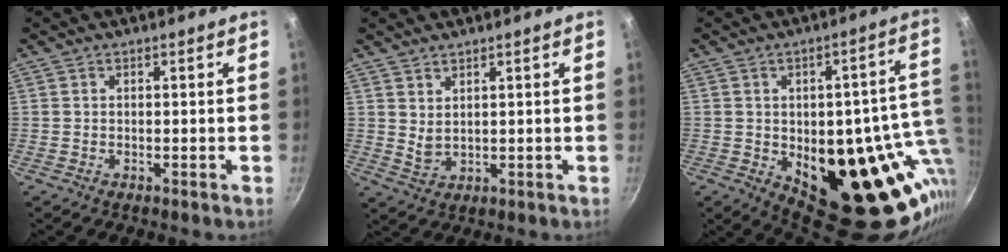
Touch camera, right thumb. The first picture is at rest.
{"total": 3.1, "force": [2.0, 1.5, 1.7], "torque": [-0.028, -0.020, 0.043]}
{"total": 24.9, "force": [-2.0, 13.4, 20.9], "torque": [-0.213, -0.016, -0.003]}